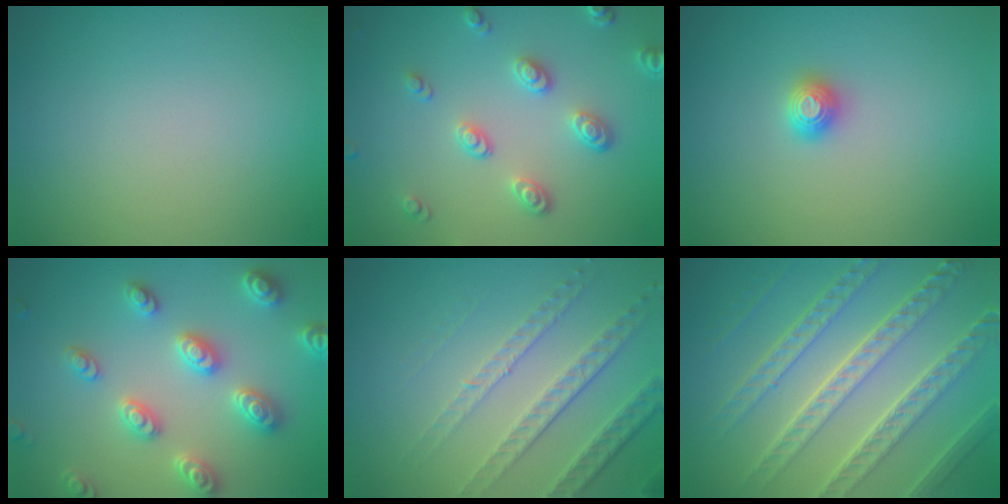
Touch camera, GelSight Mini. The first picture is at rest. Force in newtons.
{"total": 3.6, "press": 2.9, "slide": 2.1}
{"total": 1.2, "press": 1.2, "slide": 0.3}
{"total": 5.0, "press": 4.9, "slide": 1.0}
{"total": 4.8, "press": 3.4, "slide": 3.3}
{"total": 8.2, "press": 5.8, "slide": 5.8}